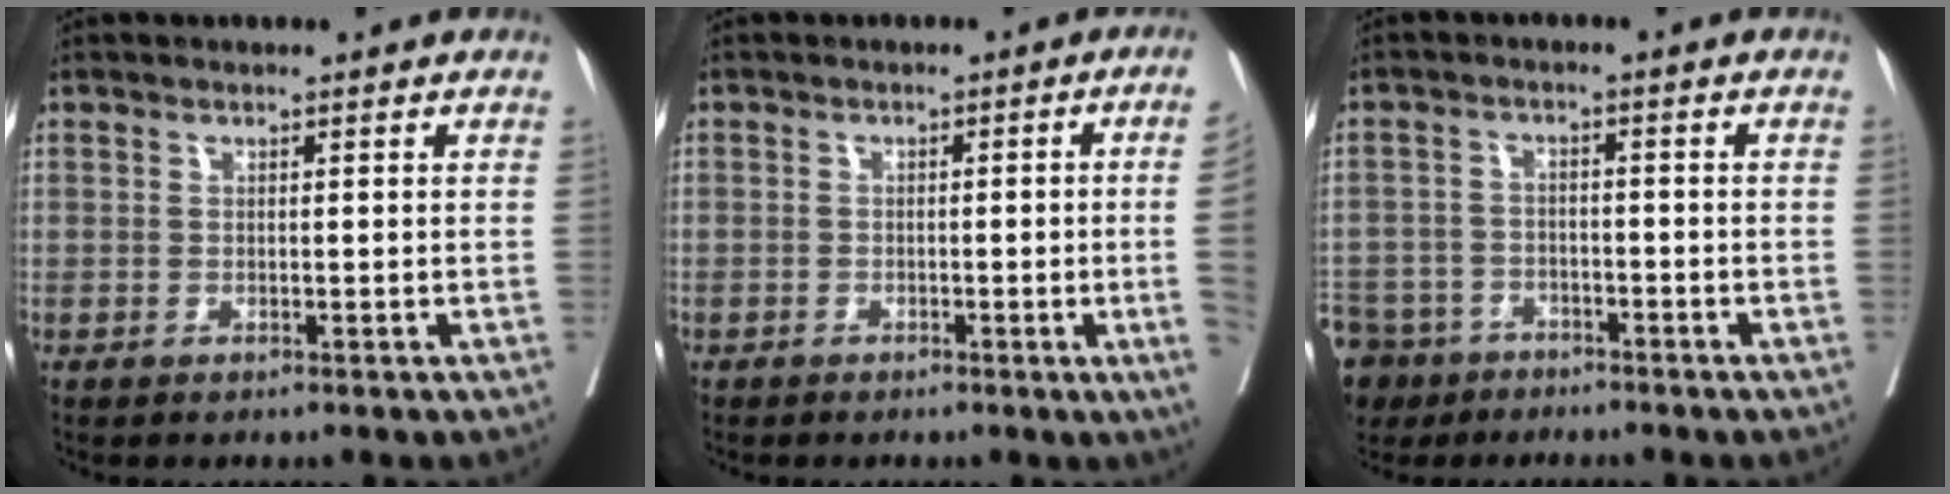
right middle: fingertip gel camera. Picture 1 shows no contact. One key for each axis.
{"total": 6.2, "fx": -1.2, "fy": -1.6, "fz": 5.9, "tx": -0.061, "ty": -0.007, "tz": -0.019}
{"total": 13.6, "fx": -9.2, "fy": 9.2, "fz": 4.0, "tx": -0.136, "ty": -0.009, "tz": -0.146}